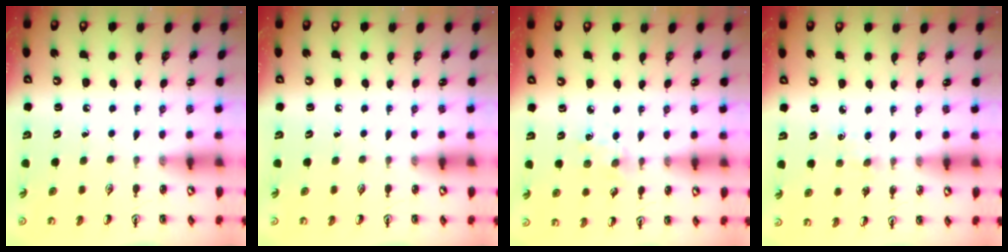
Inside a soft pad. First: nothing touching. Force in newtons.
{"total": 0.0}
{"total": 3.5, "press": 3.4, "slide": 0.5}
{"total": 2.0, "press": 2.0, "slide": 0.3}